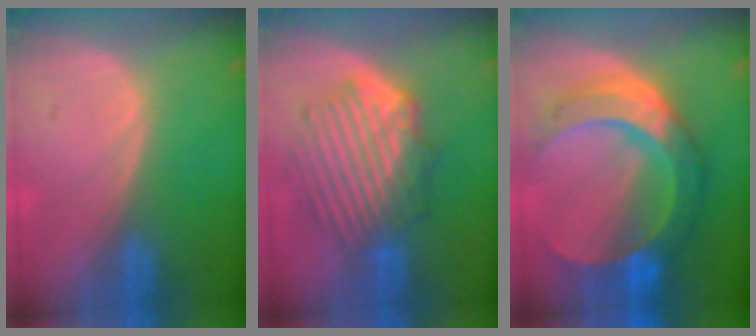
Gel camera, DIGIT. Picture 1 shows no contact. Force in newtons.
{"total": 9.4, "press": 8.4, "slide": 4.3}
{"total": 11.0, "press": 11.0, "slide": 0.9}